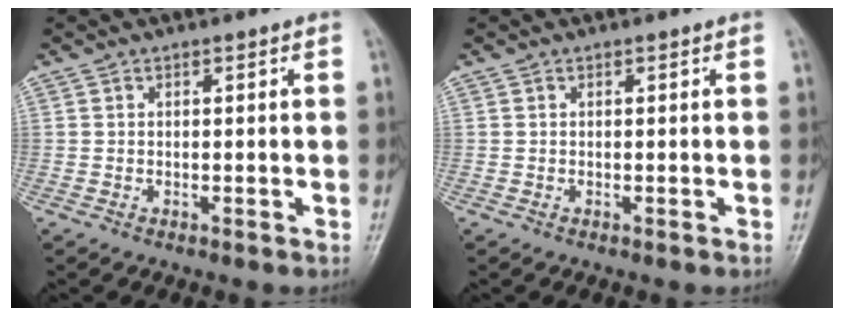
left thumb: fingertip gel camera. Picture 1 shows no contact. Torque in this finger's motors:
{"motor_torque": [0.00, 0.00, 0.00, 0.00, 0.00]}